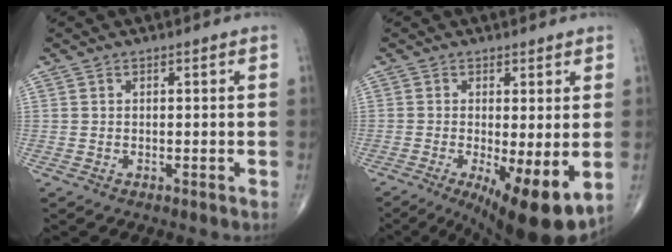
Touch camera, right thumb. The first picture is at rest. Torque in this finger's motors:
{"motor_torque": [-0.04, 0.85, 0.24, -0.26, 0.11]}